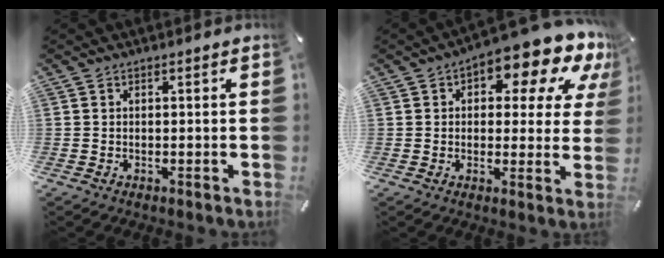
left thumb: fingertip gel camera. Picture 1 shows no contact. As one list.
[{"total": 14.3, "force": [9.0, 5.9, 9.5], "torque": [-0.126, -0.069, 0.144]}]